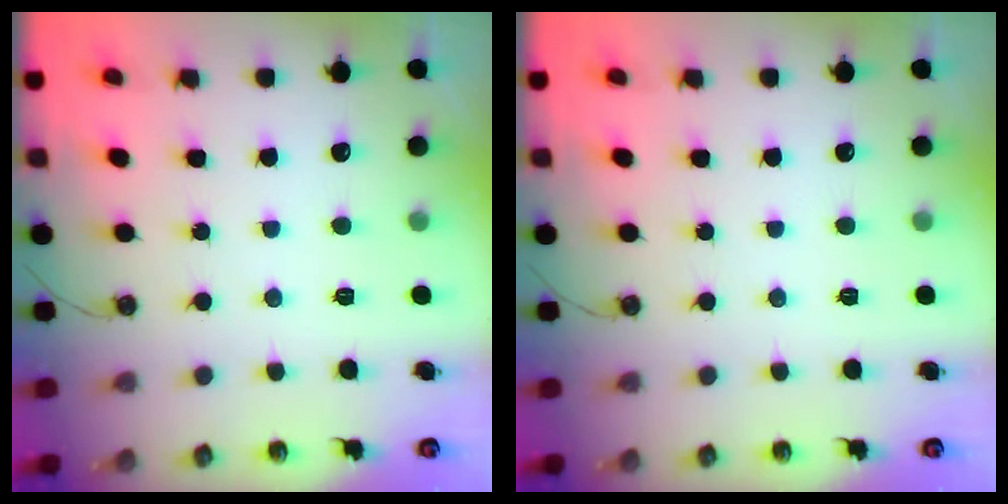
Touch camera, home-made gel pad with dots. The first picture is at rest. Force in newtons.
{"total": 0.0}